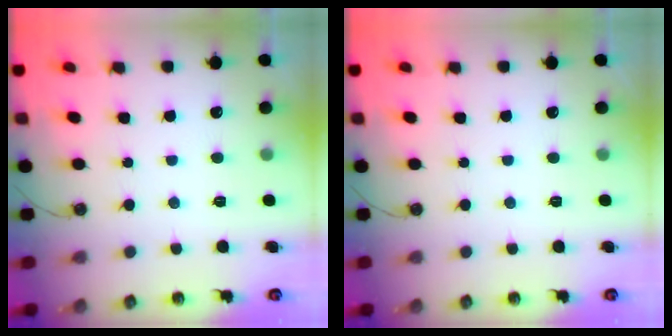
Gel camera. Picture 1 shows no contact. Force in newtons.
{"total": 0.0}